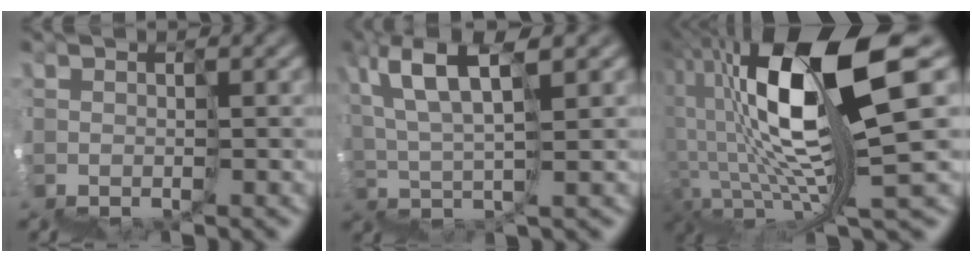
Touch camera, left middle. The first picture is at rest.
{"total": 6.3, "force": [5.4, -1.1, 3.1], "torque": [-0.073, 0.046, 0.097]}
{"total": 9.8, "force": [3.0, -0.9, 9.3], "torque": [-0.155, 0.045, 0.059]}